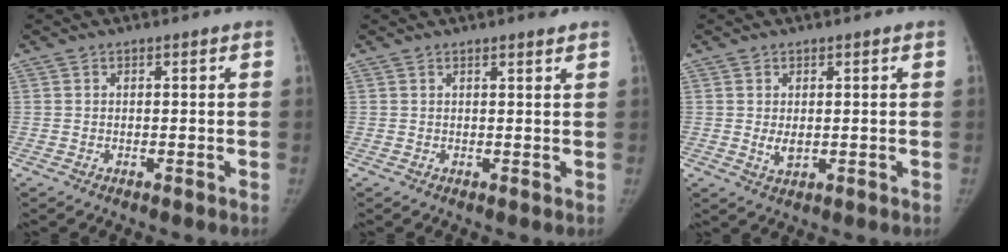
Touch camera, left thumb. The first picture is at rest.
{"total": 2.0, "force": [1.5, 0.4, 1.3], "torque": [-0.015, -0.005, 0.018]}
{"total": 2.7, "force": [0.2, 1.7, 2.0], "torque": [-0.029, -0.008, 0.009]}